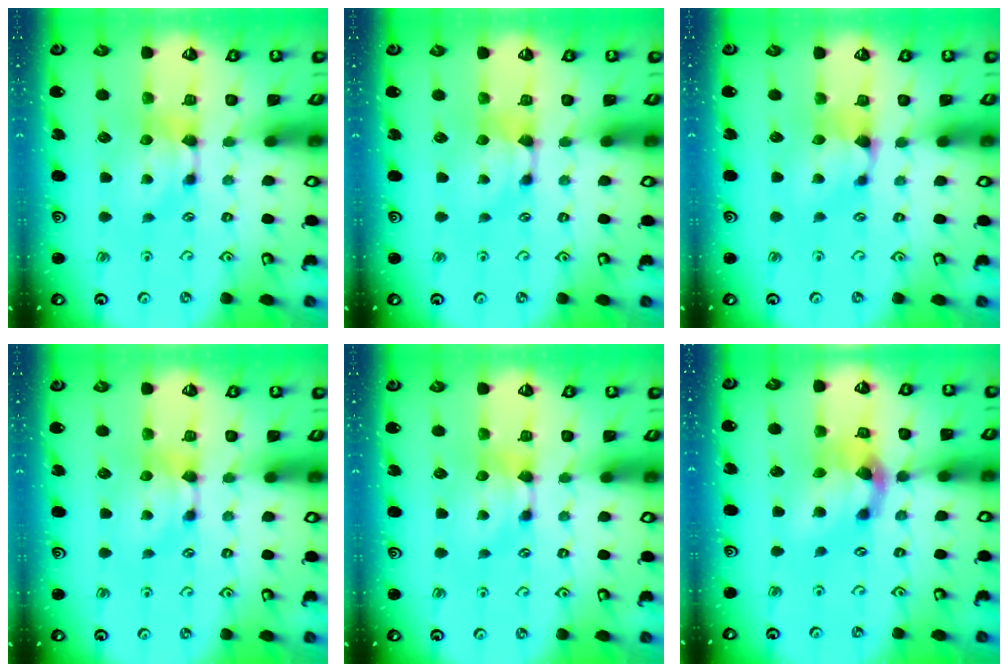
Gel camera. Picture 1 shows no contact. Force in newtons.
{"total": 0.9, "press": 0.3, "slide": 0.8}
{"total": 2.4, "press": 2.3, "slide": 0.6}
{"total": 0.0}
{"total": 0.0}
{"total": 6.2, "press": 5.8, "slide": 2.1}